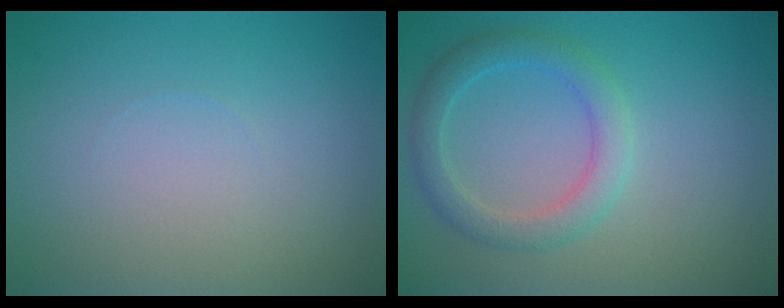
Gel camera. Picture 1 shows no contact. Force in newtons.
{"total": 3.2, "press": 3.2, "slide": 0.1}